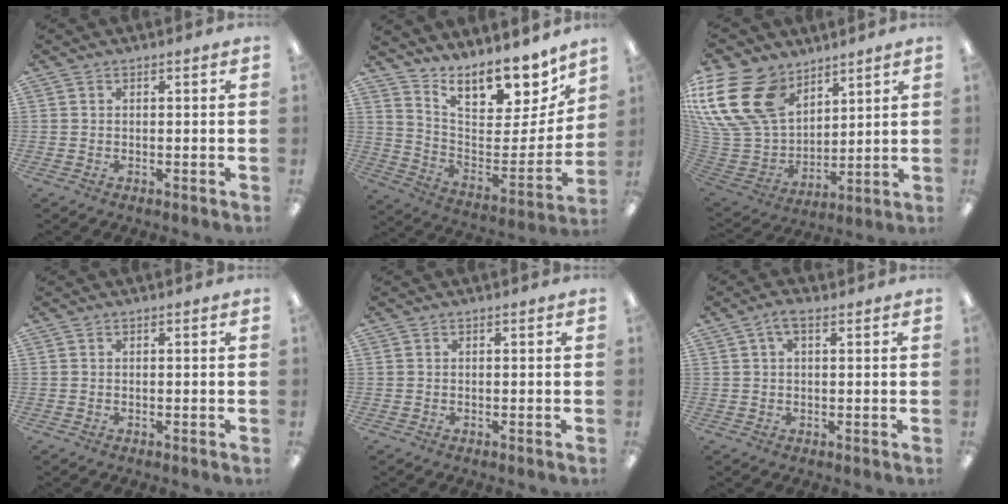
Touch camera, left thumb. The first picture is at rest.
{"total": 14.3, "force": [12.3, 5.2, 5.3], "torque": [-0.058, -0.122, 0.210]}
{"total": 22.6, "force": [11.4, 15.4, 11.9], "torque": [-0.298, -0.058, 0.211]}
{"total": 0.0}
{"total": 0.0}
{"total": 3.6, "force": [1.8, 1.4, 2.8], "torque": [-0.050, 0.001, 0.029]}